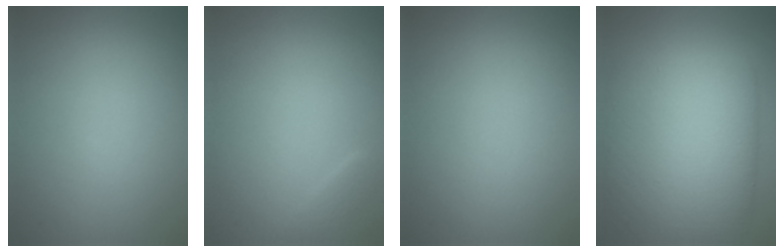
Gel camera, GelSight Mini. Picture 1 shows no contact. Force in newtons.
{"total": 1.2, "press": 1.2, "slide": 0.0}
{"total": 0.0}
{"total": 9.9, "press": 9.9, "slide": 0.3}